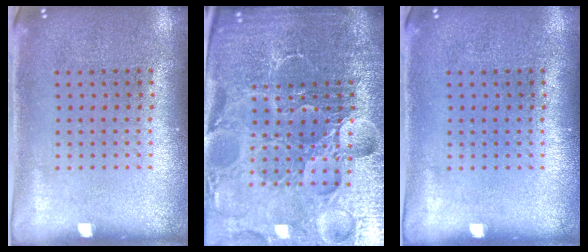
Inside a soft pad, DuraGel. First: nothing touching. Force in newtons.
{"total": 6.6, "press": 5.9, "slide": 3.1}
{"total": 0.0}